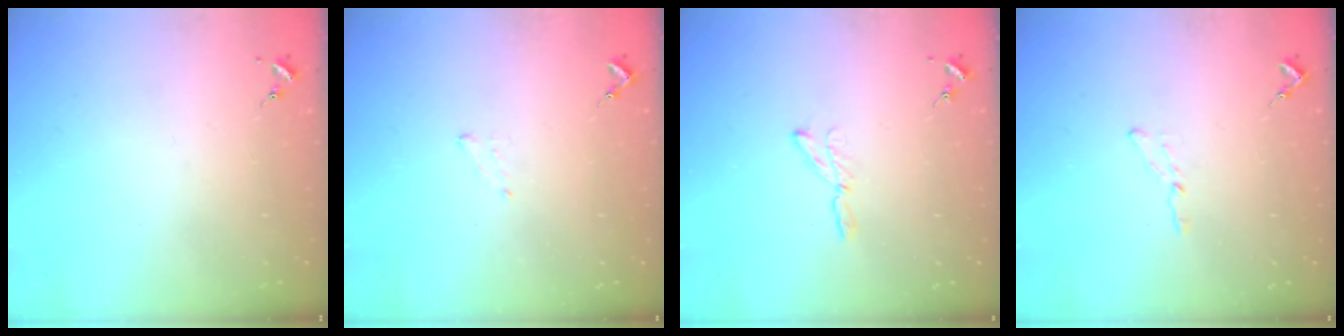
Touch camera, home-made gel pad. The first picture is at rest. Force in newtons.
{"total": 4.1, "press": 4.1, "slide": 0.5}
{"total": 3.5, "press": 3.4, "slide": 0.4}
{"total": 3.4, "press": 3.4, "slide": 0.4}